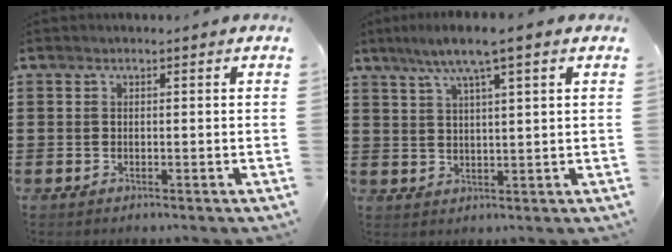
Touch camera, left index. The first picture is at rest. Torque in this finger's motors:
{"motor_torque": [1.85, -0.29, 0.50, 0.21]}